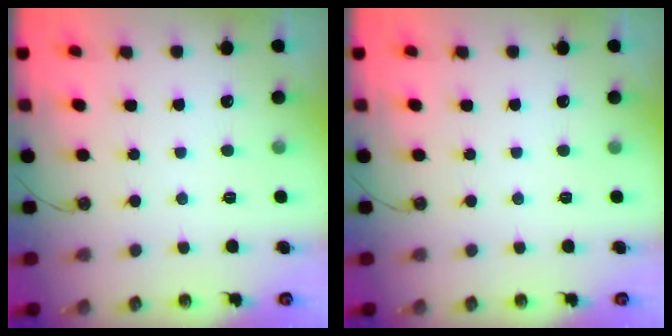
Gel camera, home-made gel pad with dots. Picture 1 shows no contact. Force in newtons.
{"total": 0.0}